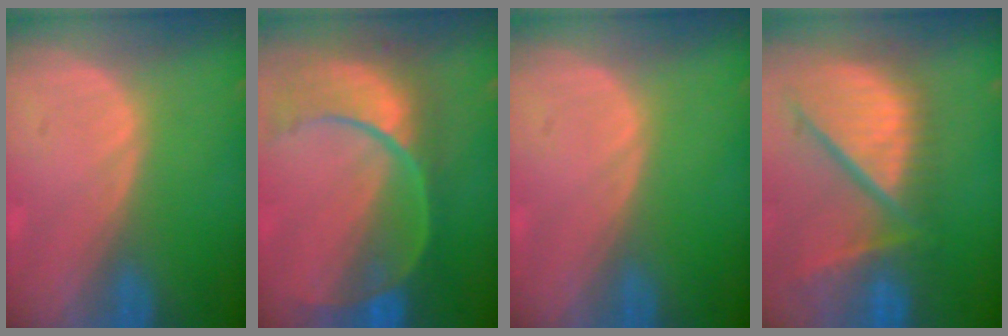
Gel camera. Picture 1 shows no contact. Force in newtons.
{"total": 11.0, "press": 9.3, "slide": 6.0}
{"total": 0.0}
{"total": 13.1, "press": 10.9, "slide": 7.3}